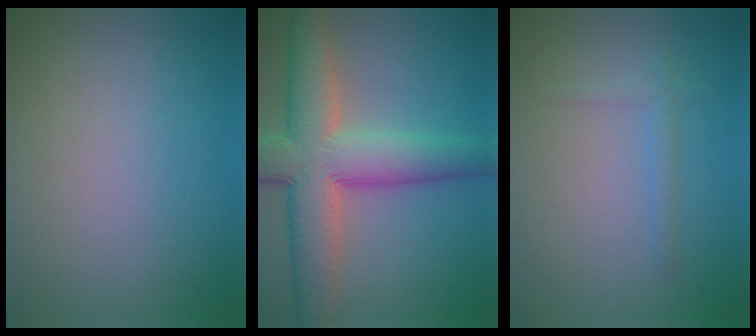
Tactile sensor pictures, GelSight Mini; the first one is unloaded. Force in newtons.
{"total": 9.9, "press": 9.9, "slide": 0.5}
{"total": 1.3, "press": 1.3, "slide": 0.1}